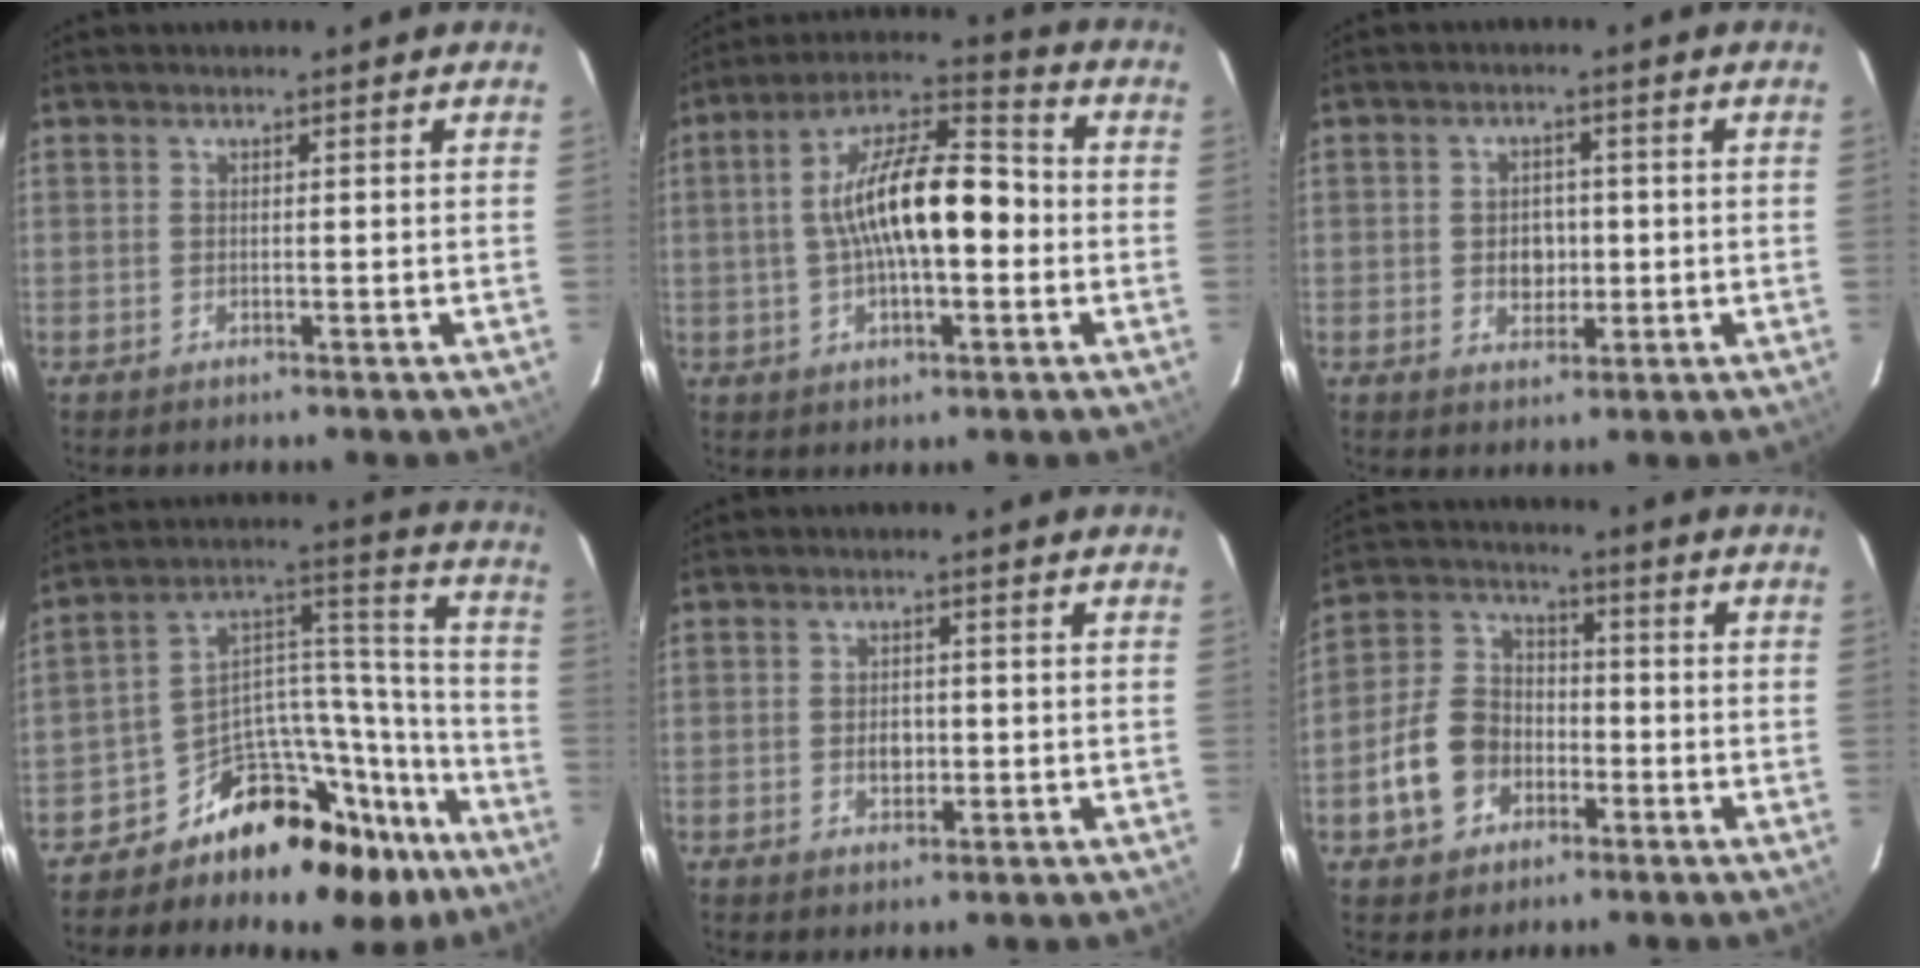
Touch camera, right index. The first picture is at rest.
{"total": 15.5, "force": [-0.9, 5.7, 14.3], "torque": [-0.252, 0.021, -0.021]}
{"total": 4.5, "force": [-0.4, 3.6, 2.6], "torque": [-0.047, 0.006, -0.001]}
{"total": 19.9, "force": [-15.3, 10.2, 7.5], "torque": [-0.091, 0.093, -0.221]}
{"total": 3.4, "force": [-0.6, 2.5, 2.3], "torque": [-0.039, 0.003, -0.007]}
{"total": 10.8, "force": [-4.0, 8.4, 5.5], "torque": [-0.129, 0.030, -0.065]}